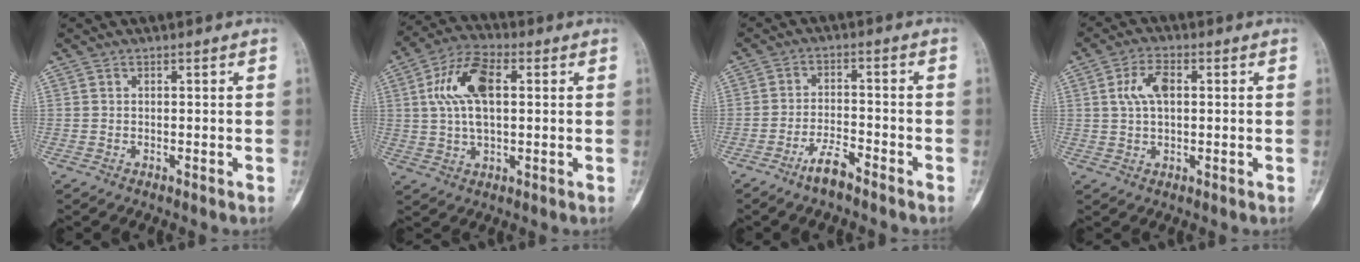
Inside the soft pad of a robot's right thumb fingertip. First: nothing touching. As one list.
[{"total": 11.7, "force": [2.3, 6.0, 9.8], "torque": [-0.193, 0.016, 0.039]}, {"total": 4.8, "force": [-3.6, 1.1, 3.0], "torque": [-0.060, 0.022, -0.069]}, {"total": 5.9, "force": [1.2, 3.2, 4.8], "torque": [-0.096, 0.008, 0.019]}]